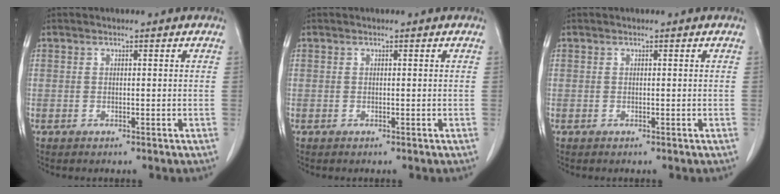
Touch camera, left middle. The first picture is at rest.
{"total": 0.0}
{"total": 0.0}